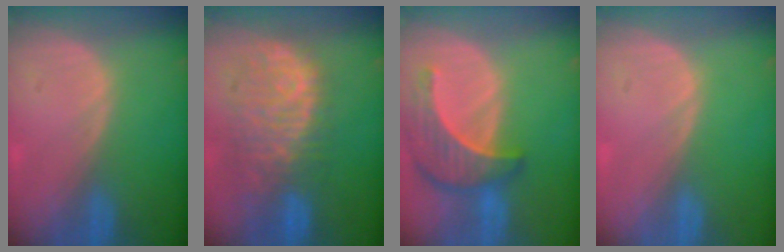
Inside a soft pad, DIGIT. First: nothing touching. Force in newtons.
{"total": 10.9, "press": 9.5, "slide": 5.4}
{"total": 8.1, "press": 7.6, "slide": 2.8}
{"total": 0.0}